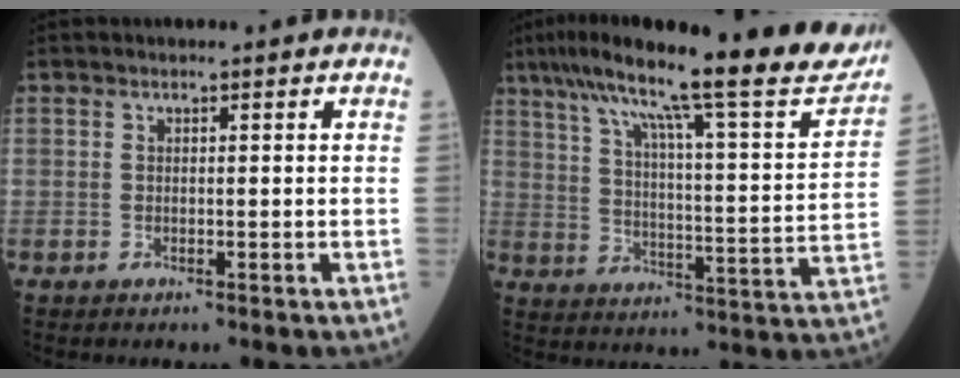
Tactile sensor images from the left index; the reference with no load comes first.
{"total": 24.8, "force": [20.2, 1.7, 14.4], "torque": [-0.237, -0.017, 0.277]}